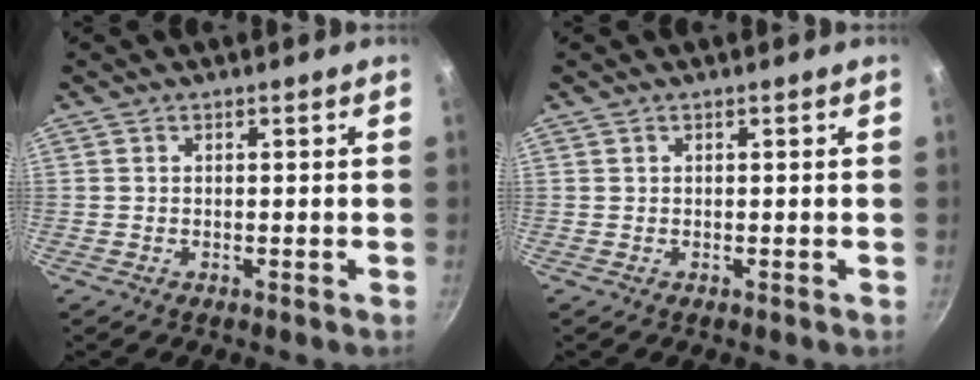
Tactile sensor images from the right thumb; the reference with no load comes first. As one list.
[{"total": 0.0}]